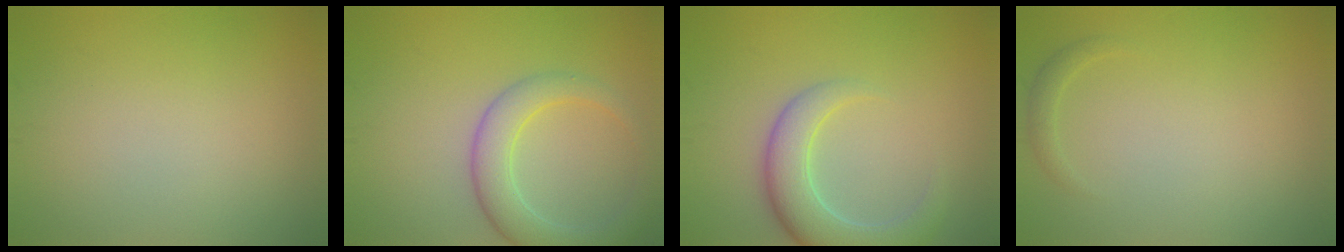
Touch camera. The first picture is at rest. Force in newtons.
{"total": 4.7, "press": 4.7, "slide": 0.3}
{"total": 5.6, "press": 5.6, "slide": 0.6}
{"total": 0.9, "press": 0.9, "slide": 0.1}